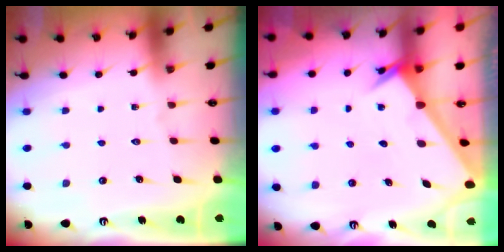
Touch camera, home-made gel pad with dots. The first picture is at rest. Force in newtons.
{"total": 2.0, "press": 2.0, "slide": 0.2}